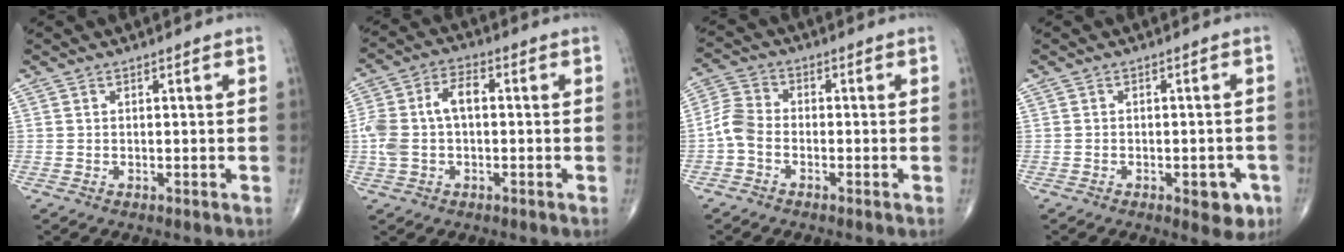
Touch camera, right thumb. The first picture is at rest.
{"total": 9.6, "force": [0.1, 5.6, 7.7], "torque": [-0.174, 0.033, 0.001]}
{"total": 4.9, "force": [-1.7, 3.3, 3.2], "torque": [-0.066, 0.016, -0.047]}
{"total": 4.9, "force": [-2.1, 2.4, 3.7], "torque": [-0.023, 0.008, -0.022]}